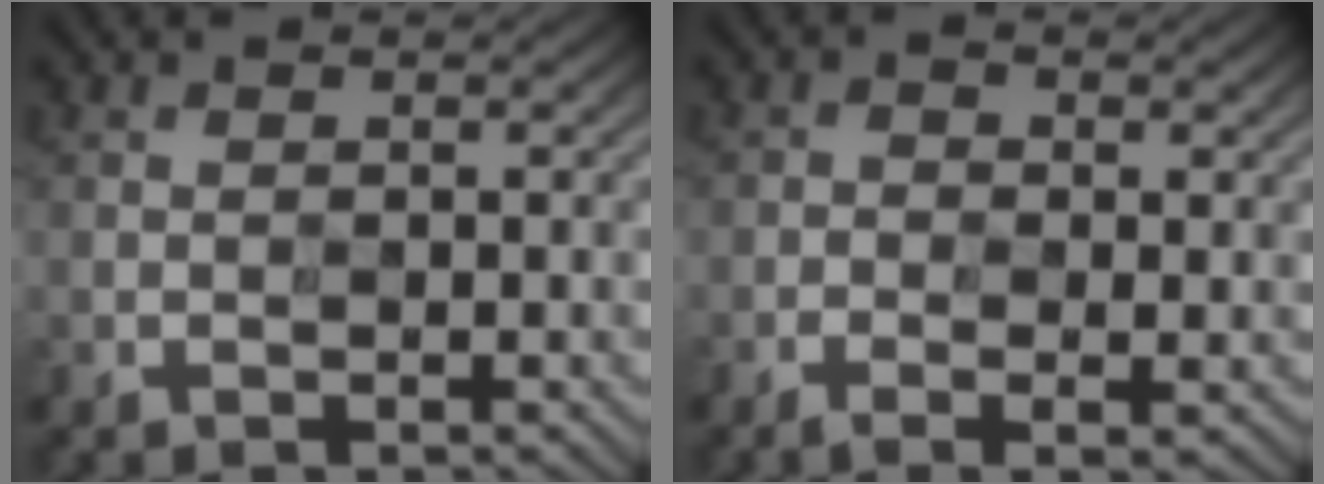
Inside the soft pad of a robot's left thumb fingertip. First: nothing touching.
{"total": 3.2, "force": [-1.4, 1.3, 2.6], "torque": [-0.044, -0.005, -0.028]}